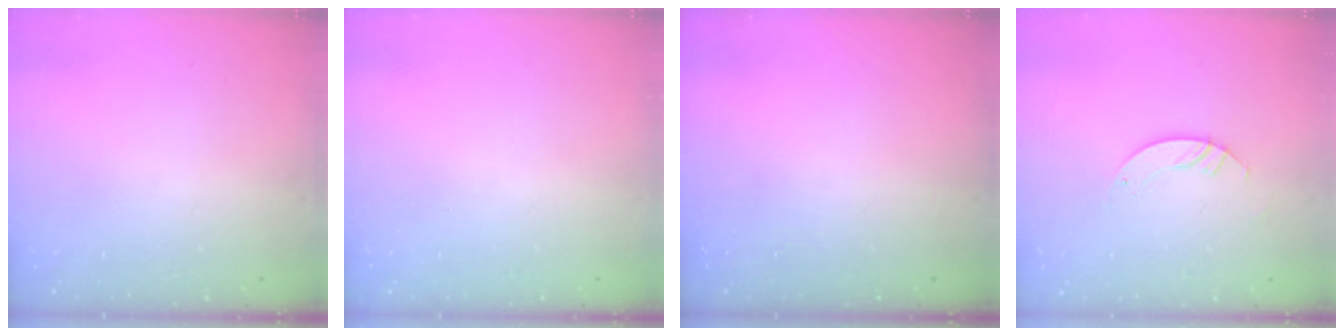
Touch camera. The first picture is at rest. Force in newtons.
{"total": 0.0}
{"total": 0.0}
{"total": 3.3, "press": 3.3, "slide": 0.2}